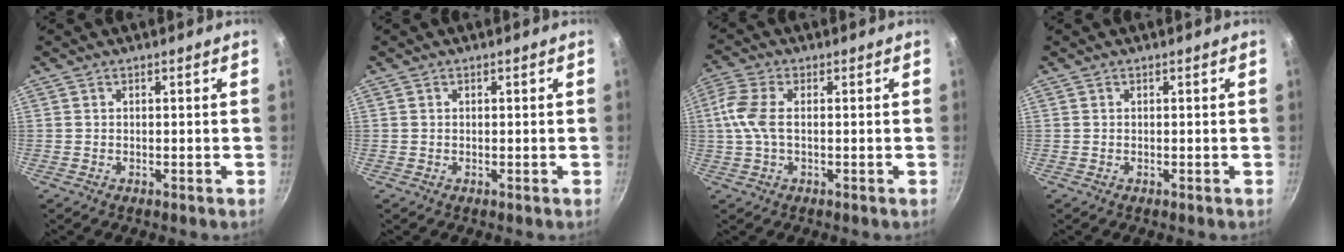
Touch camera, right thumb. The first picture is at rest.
{"total": 0.0}
{"total": 6.5, "force": [0.3, 3.3, 5.6], "torque": [-0.133, 0.013, -0.002]}
{"total": 0.0}